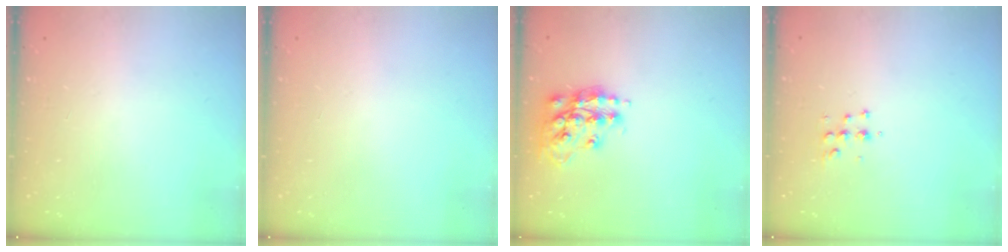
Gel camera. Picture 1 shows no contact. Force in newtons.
{"total": 0.0}
{"total": 14.5, "press": 14.5, "slide": 1.0}
{"total": 5.4, "press": 5.3, "slide": 0.7}